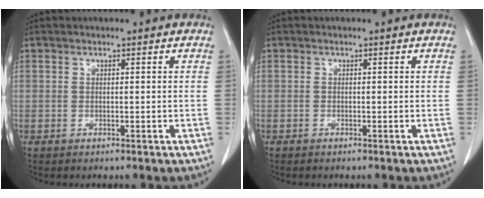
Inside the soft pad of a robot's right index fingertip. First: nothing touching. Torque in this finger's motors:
{"motor_torque": [0.02, -0.12, -0.03, -0.01]}